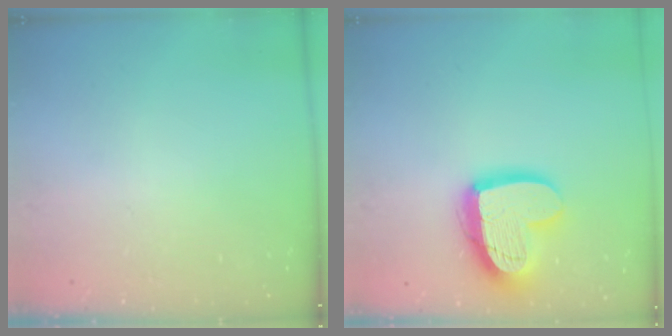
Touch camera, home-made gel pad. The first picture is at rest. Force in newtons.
{"total": 17.0, "press": 17.0, "slide": 1.5}